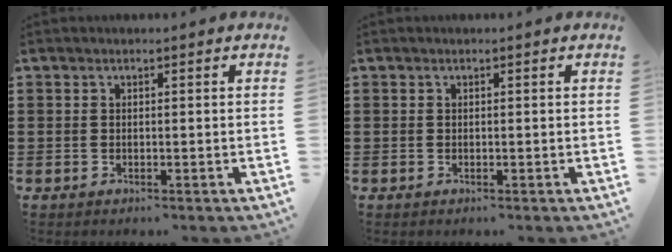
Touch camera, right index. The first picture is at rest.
{"total": 0.0}